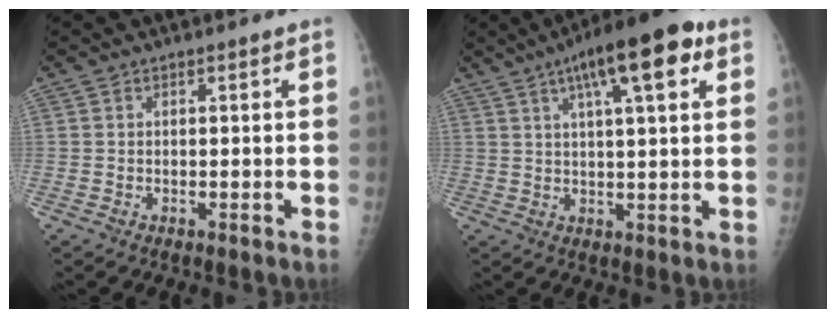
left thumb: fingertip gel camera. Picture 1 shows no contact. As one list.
[{"total": 13.8, "force": [6.3, 3.5, 11.7], "torque": [-0.166, 0.004, 0.089]}]